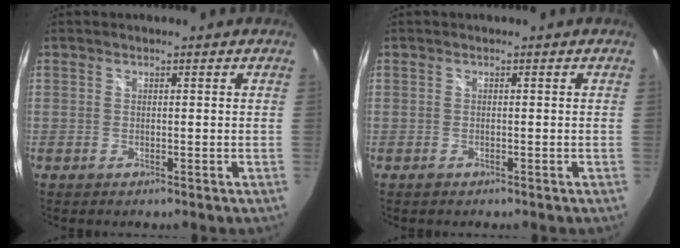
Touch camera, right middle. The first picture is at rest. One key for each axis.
{"total": 0.6, "fx": -0.4, "fy": 0.3, "fz": 0.1, "tx": -0.004, "ty": -0.002, "tz": -0.009}